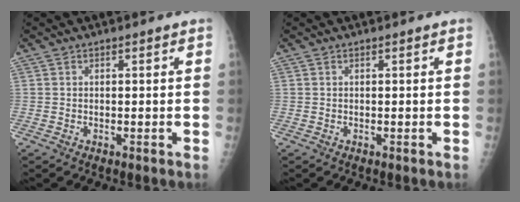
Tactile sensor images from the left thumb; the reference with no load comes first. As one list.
[{"total": 0.0}]